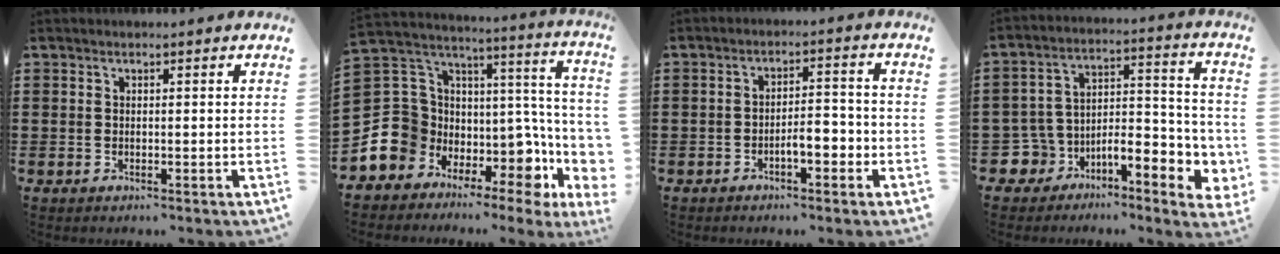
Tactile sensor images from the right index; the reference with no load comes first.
{"total": 8.0, "force": [-4.4, 5.8, 3.2], "torque": [-0.078, -0.056, -0.089]}
{"total": 4.3, "force": [-2.1, 1.3, 3.5], "torque": [-0.062, 0.005, -0.039]}
{"total": 6.6, "force": [-3.8, 4.6, 3.0], "torque": [-0.065, -0.007, -0.068]}